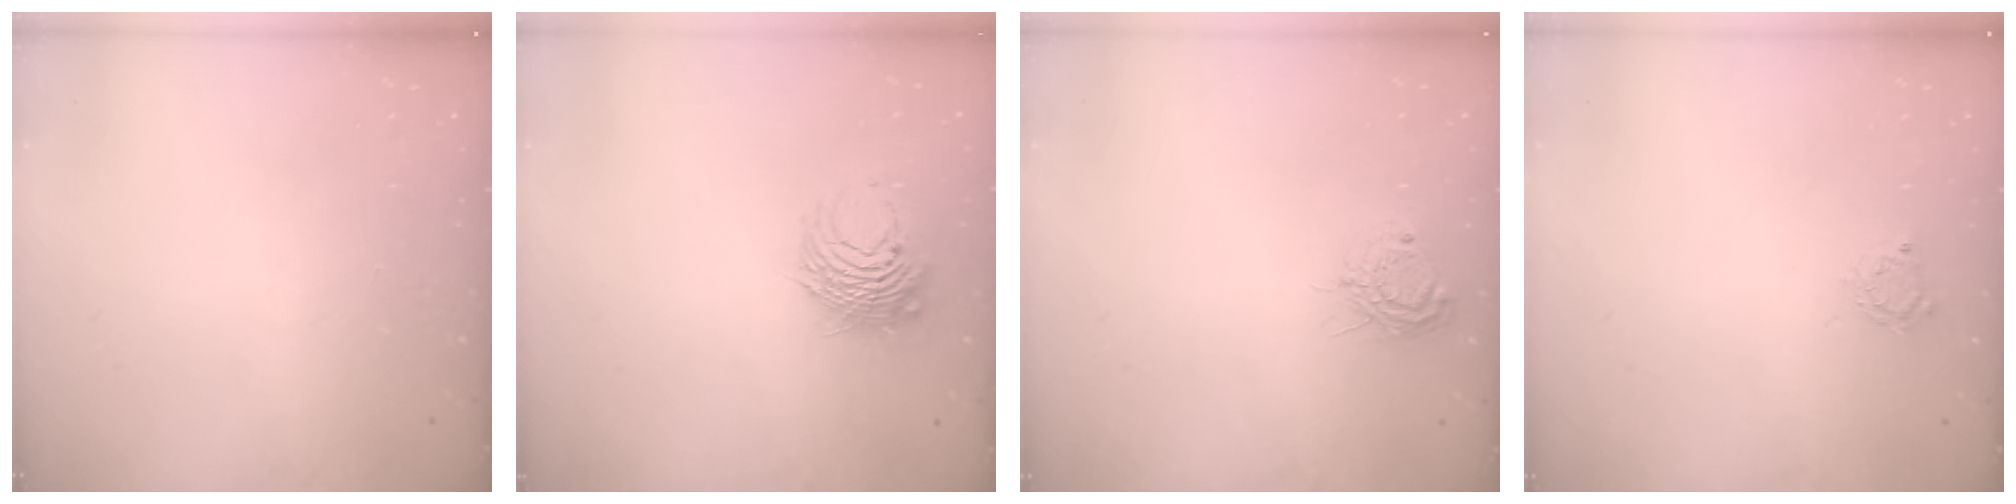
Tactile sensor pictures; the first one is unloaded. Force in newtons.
{"total": 8.3, "press": 8.2, "slide": 0.6}
{"total": 8.3, "press": 8.3, "slide": 0.7}
{"total": 2.8, "press": 2.7, "slide": 0.4}